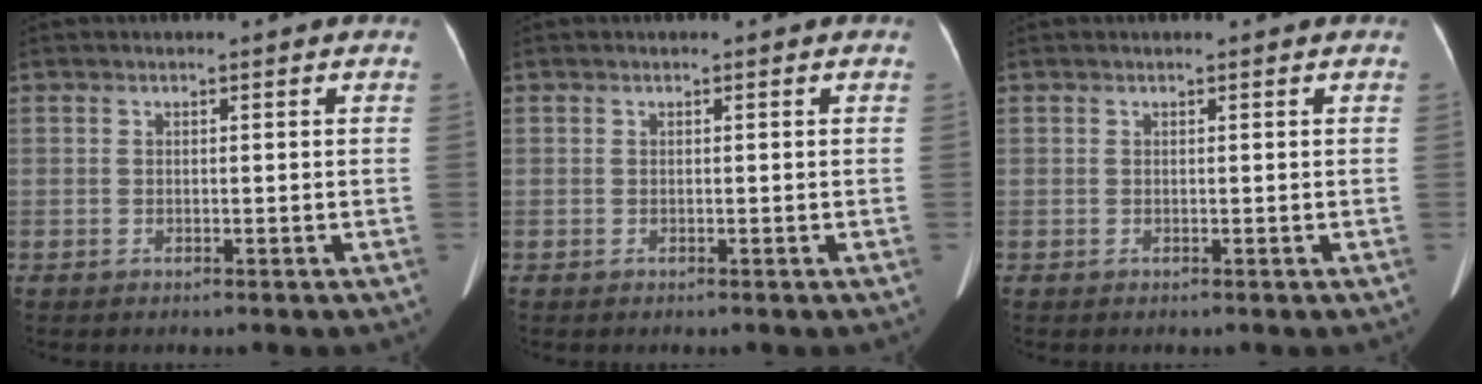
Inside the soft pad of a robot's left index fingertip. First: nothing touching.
{"total": 0.0}
{"total": 0.0}